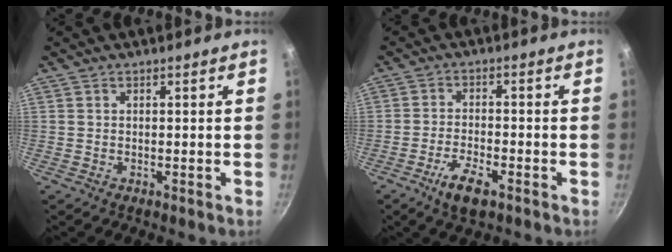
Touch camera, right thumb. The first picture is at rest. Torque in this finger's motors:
{"motor_torque": [0.62, 0.91, 0.70, -0.58, 0.10]}